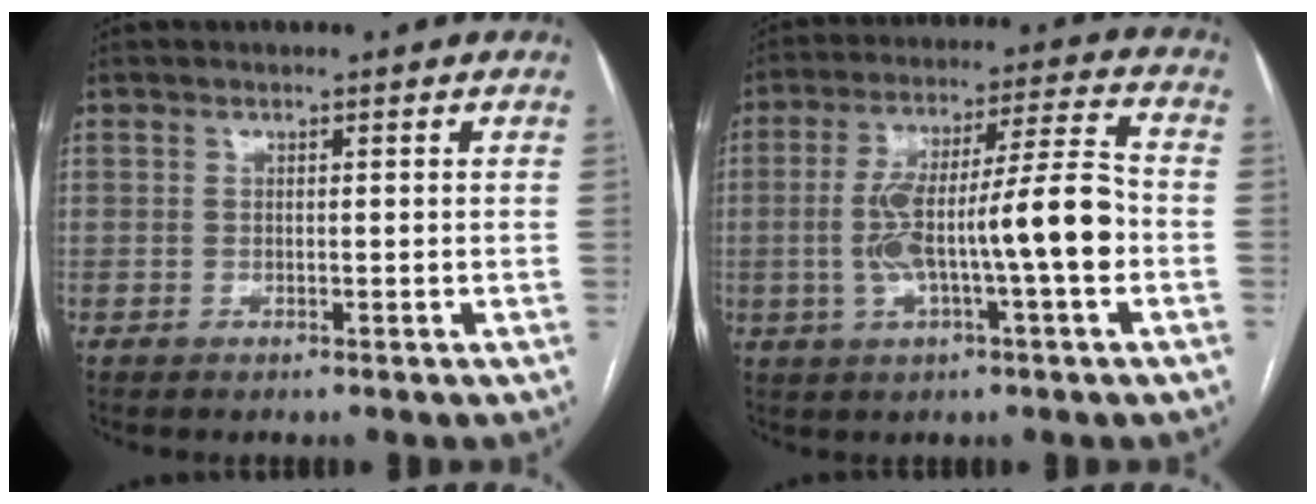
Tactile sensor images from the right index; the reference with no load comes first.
{"total": 14.2, "force": [-2.4, 1.1, 14.0], "torque": [-0.249, 0.021, -0.040]}